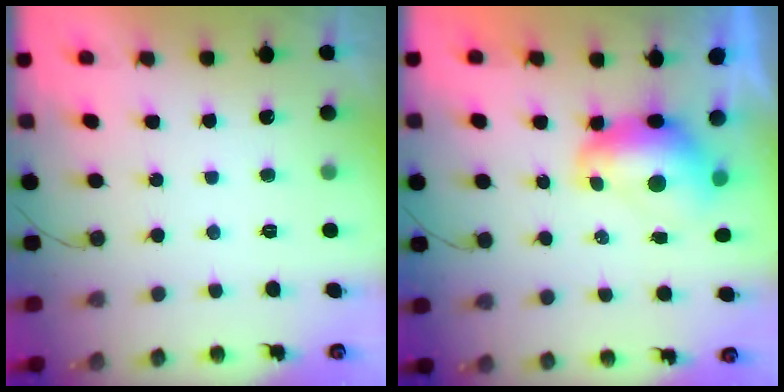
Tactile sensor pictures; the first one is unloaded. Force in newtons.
{"total": 8.4, "press": 8.3, "slide": 0.8}